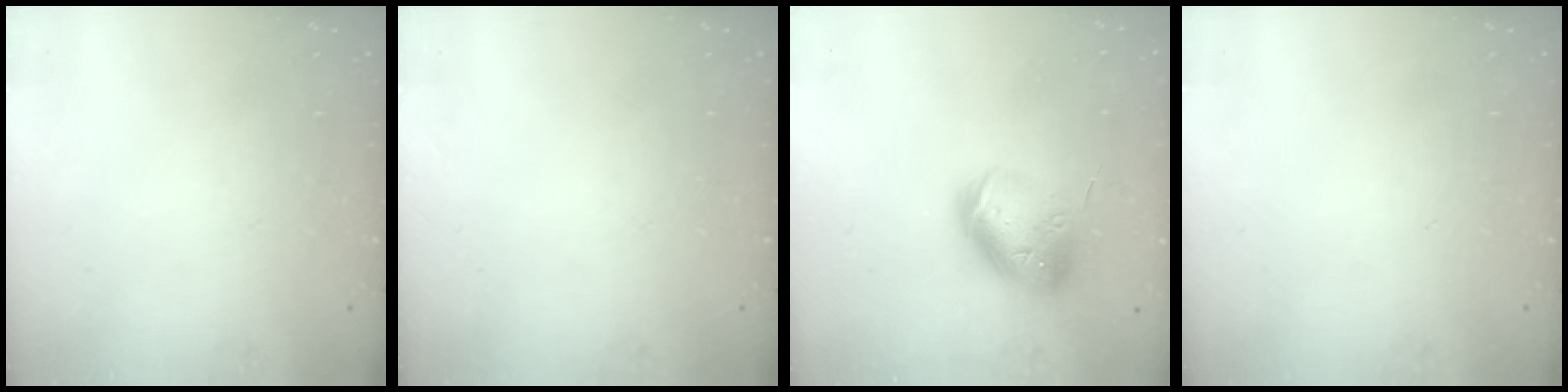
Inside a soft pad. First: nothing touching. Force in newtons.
{"total": 0.0}
{"total": 15.9, "press": 15.7, "slide": 2.4}
{"total": 0.0}